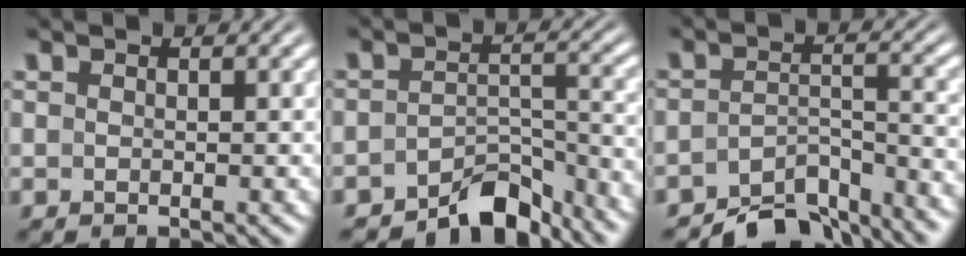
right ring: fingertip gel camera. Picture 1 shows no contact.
{"total": 6.7, "force": [-5.9, 2.1, 2.4], "torque": [-0.024, -0.014, -0.090]}
{"total": 7.5, "force": [-6.7, 2.1, 2.6], "torque": [-0.035, -0.020, -0.103]}